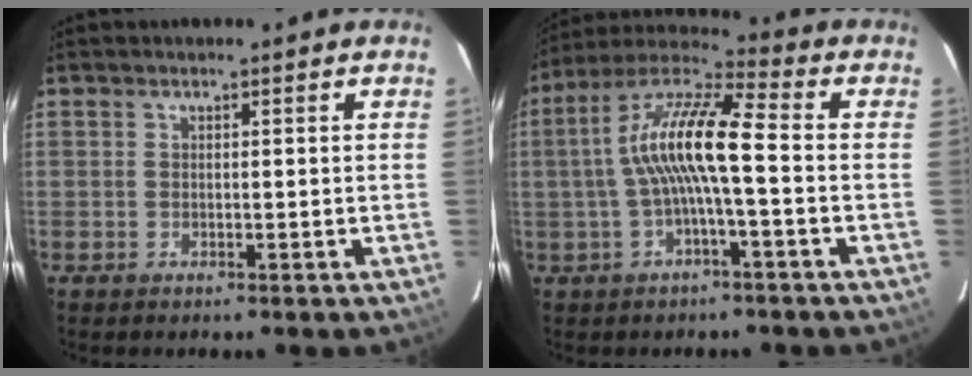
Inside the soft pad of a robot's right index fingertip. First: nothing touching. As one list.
[{"total": 12.5, "force": [-0.9, 1.9, 12.3], "torque": [-0.239, 0.021, -0.023]}]